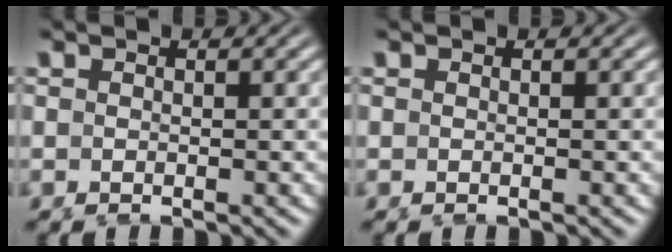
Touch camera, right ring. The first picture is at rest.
{"total": 0.0}